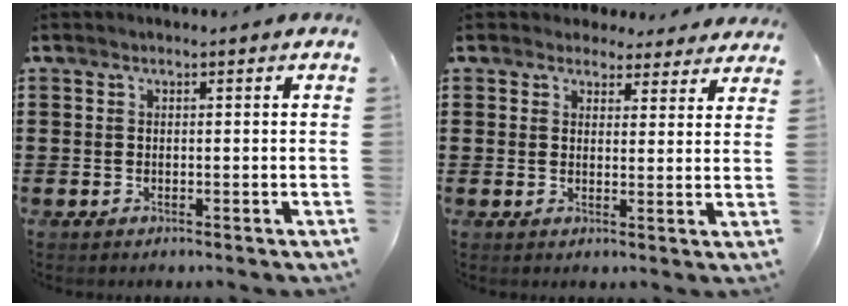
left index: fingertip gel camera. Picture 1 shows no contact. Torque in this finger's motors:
{"motor_torque": [1.25, -0.89, 0.28, 0.04]}